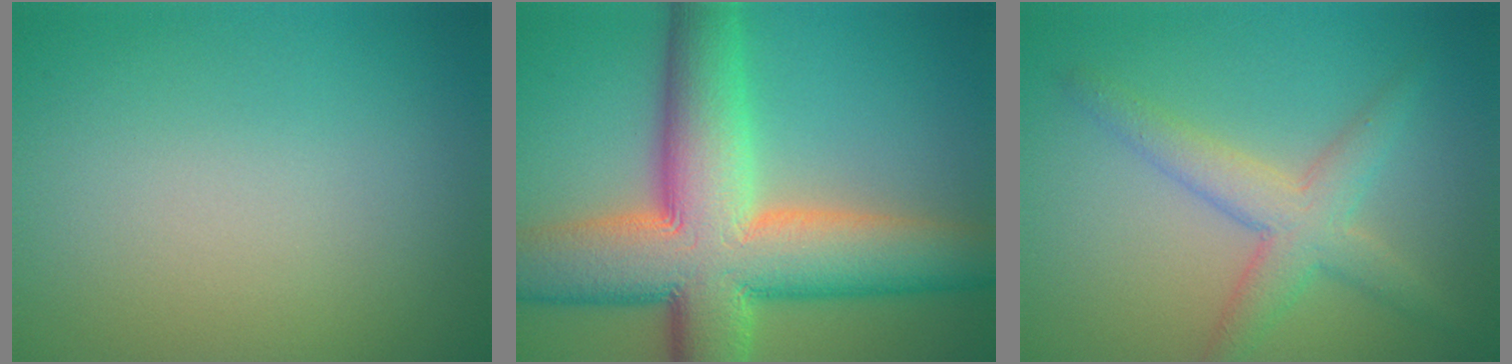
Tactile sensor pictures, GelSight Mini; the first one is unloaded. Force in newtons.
{"total": 13.7, "press": 13.7, "slide": 0.6}
{"total": 4.1, "press": 4.1, "slide": 0.1}